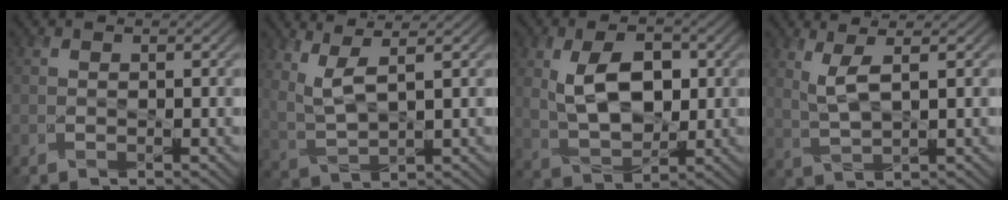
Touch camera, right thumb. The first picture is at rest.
{"total": 5.1, "force": [3.0, 1.3, 3.9], "torque": [-0.097, 0.000, 0.072]}
{"total": 8.2, "force": [1.3, 4.9, 6.5], "torque": [-0.129, 0.003, 0.024]}
{"total": 3.6, "force": [1.7, 0.7, 3.1], "torque": [-0.079, 0.001, 0.044]}